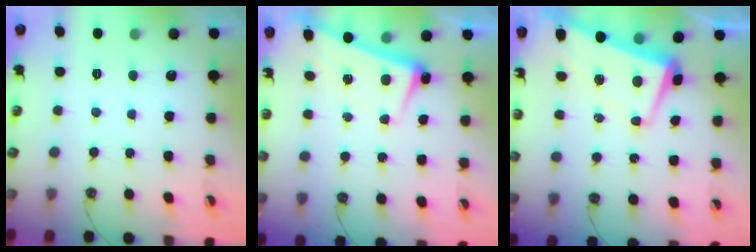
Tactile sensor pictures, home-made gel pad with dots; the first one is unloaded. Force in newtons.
{"total": 2.6, "press": 2.4, "slide": 0.9}
{"total": 1.7, "press": 0.4, "slide": 1.7}